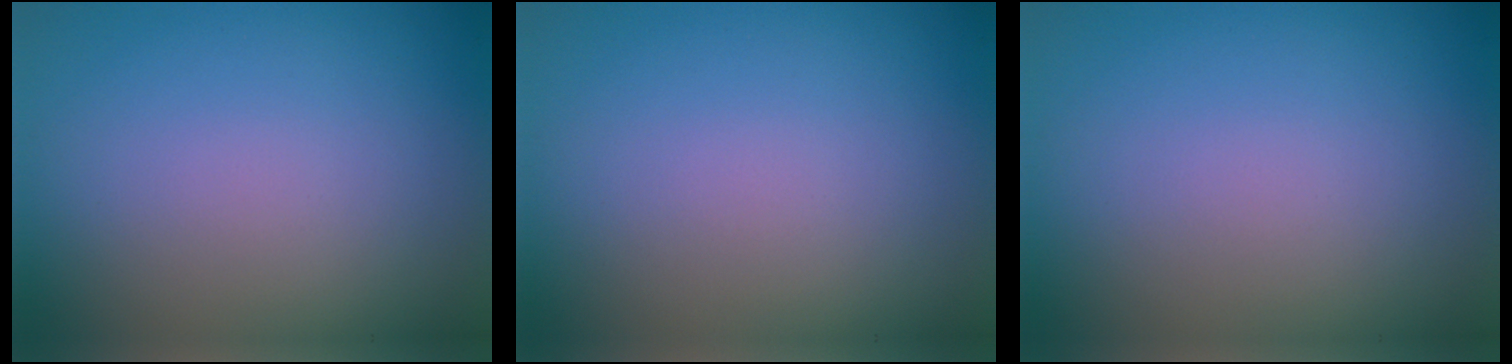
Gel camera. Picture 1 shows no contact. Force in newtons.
{"total": 0.0}
{"total": 0.0}